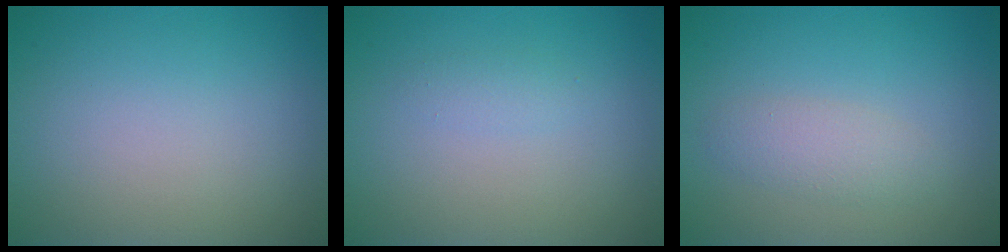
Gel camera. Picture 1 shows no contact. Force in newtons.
{"total": 0.8, "press": 0.8, "slide": 0.0}
{"total": 2.0, "press": 2.0, "slide": 0.1}